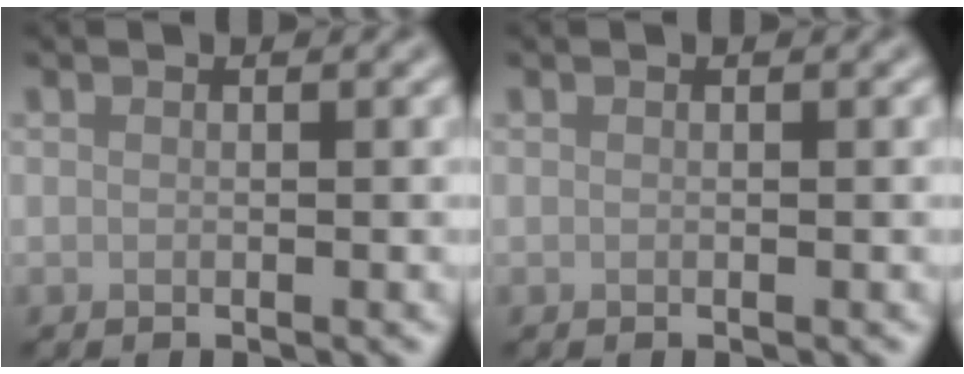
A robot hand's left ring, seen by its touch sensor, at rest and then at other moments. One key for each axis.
{"total": 0.0}